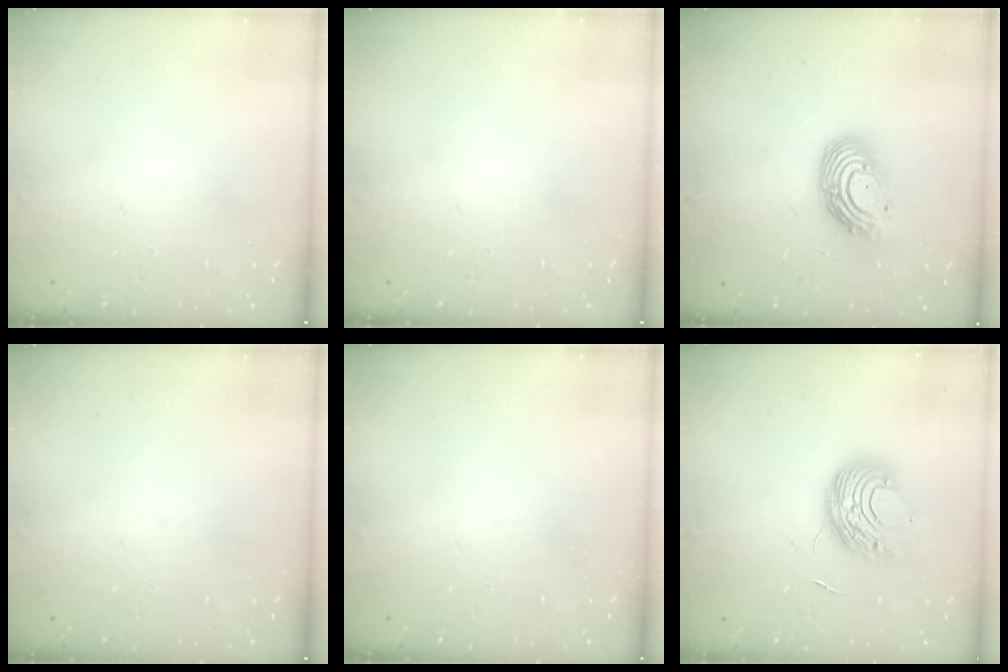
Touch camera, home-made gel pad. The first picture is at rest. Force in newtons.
{"total": 0.0}
{"total": 11.9, "press": 11.8, "slide": 1.3}
{"total": 0.0}
{"total": 0.0}
{"total": 8.8, "press": 8.8, "slide": 0.6}